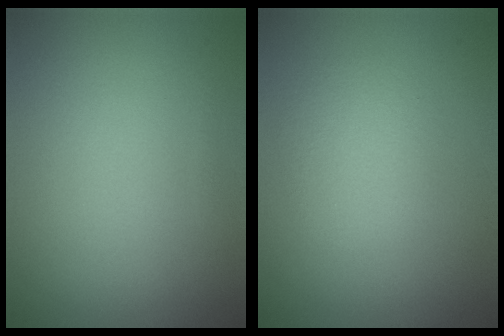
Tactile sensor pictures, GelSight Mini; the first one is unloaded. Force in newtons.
{"total": 2.0, "press": 2.0, "slide": 0.0}